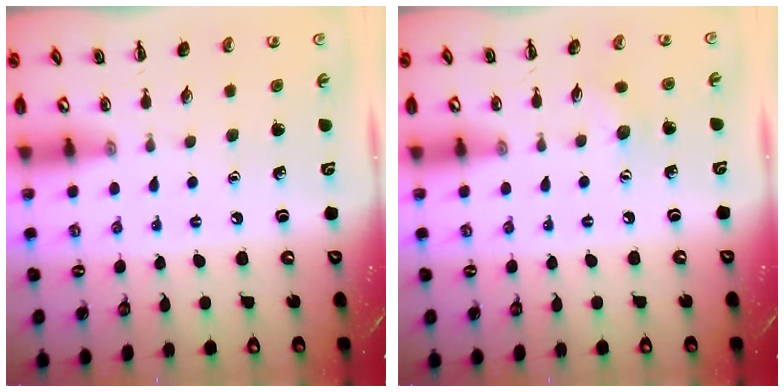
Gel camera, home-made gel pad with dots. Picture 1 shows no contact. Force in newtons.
{"total": 4.0, "press": 3.9, "slide": 1.0}